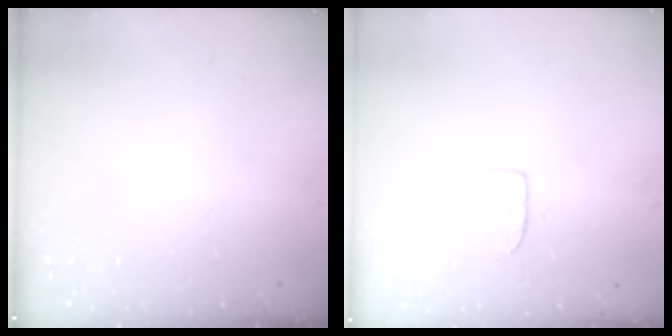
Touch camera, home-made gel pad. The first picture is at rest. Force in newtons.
{"total": 4.7, "press": 4.7, "slide": 0.4}